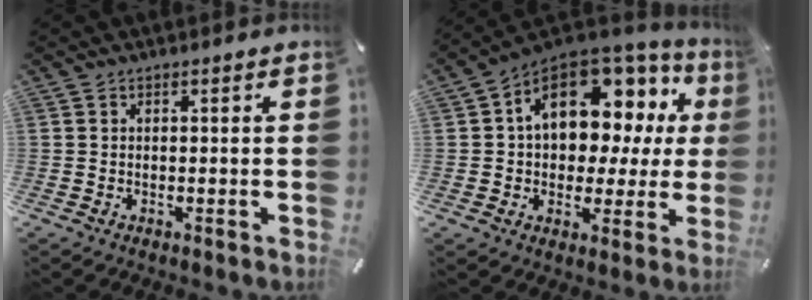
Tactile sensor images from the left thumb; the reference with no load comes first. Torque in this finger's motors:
{"motor_torque": [2.40, 2.61, 1.62, -1.15, 0.24]}